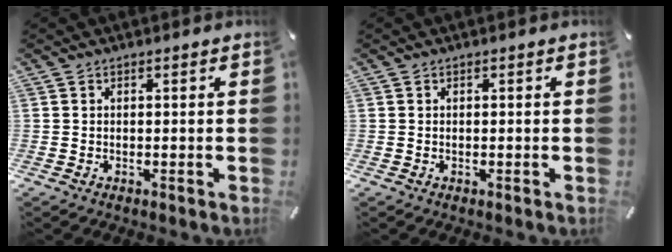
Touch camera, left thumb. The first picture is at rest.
{"total": 0.0}